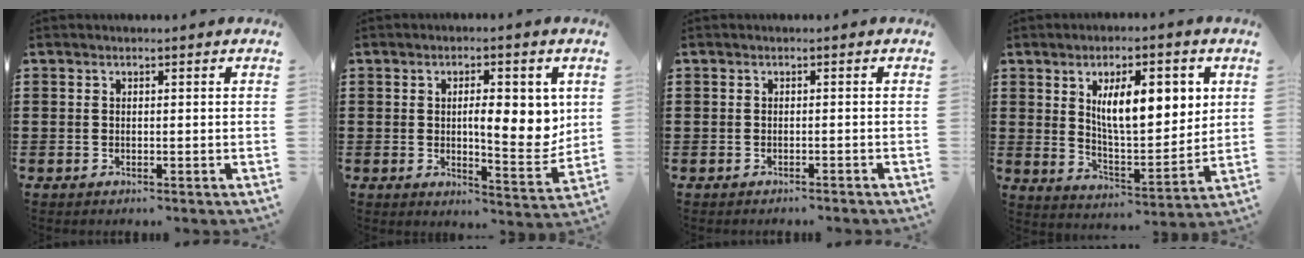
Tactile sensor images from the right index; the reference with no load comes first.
{"total": 8.6, "force": [1.4, 3.1, 7.9], "torque": [-0.112, -0.007, 0.014]}
{"total": 0.8, "force": [-0.7, 0.2, -0.1], "torque": [0.001, 0.003, -0.017]}
{"total": 10.5, "force": [3.7, 4.1, 8.9], "torque": [-0.149, -0.004, 0.059]}